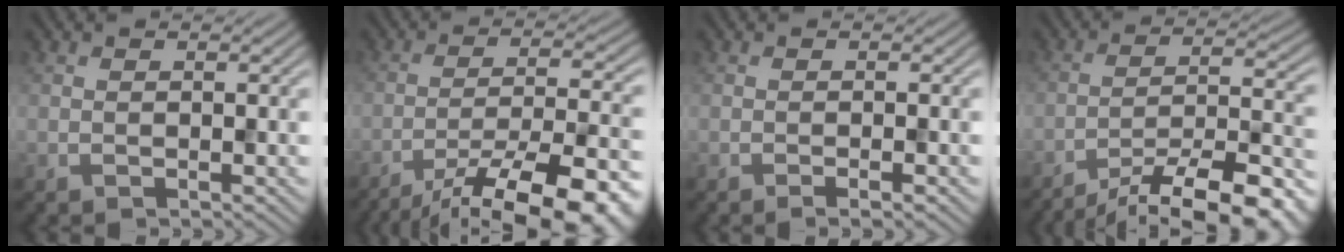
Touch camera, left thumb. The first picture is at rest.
{"total": 17.3, "force": [-12.9, 4.4, 10.6], "torque": [-0.135, -0.012, -0.180]}
{"total": 1.6, "force": [-0.8, 0.2, 1.4], "torque": [-0.017, 0.002, -0.016]}
{"total": 15.7, "force": [-12.8, 3.3, 8.6], "torque": [-0.139, -0.011, -0.189]}